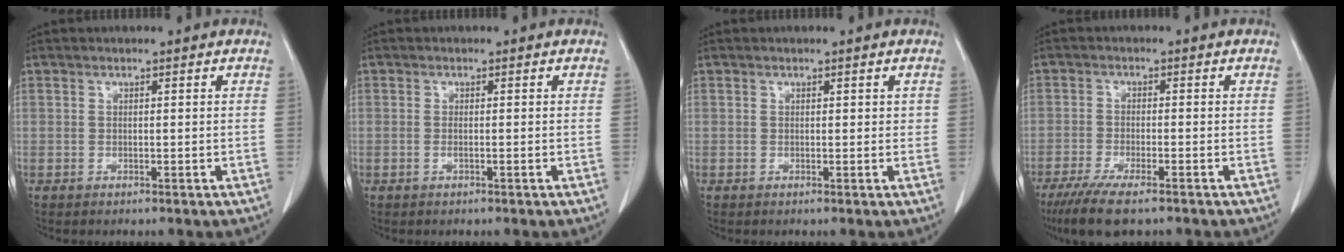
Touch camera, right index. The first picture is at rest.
{"total": 0.8, "force": [-0.2, 0.0, 0.8], "torque": [-0.018, -0.002, -0.002]}
{"total": 0.8, "force": [0.4, 0.5, 0.6], "torque": [-0.001, 0.000, 0.004]}
{"total": 8.6, "force": [-6.3, 1.3, 5.7], "torque": [-0.094, -0.020, -0.101]}